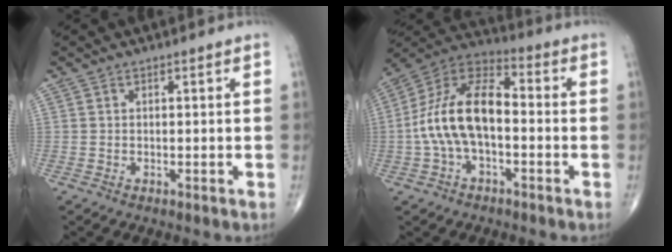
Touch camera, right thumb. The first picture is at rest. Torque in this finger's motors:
{"motor_torque": [0.32, 0.29, 1.65, -0.23, 0.42]}